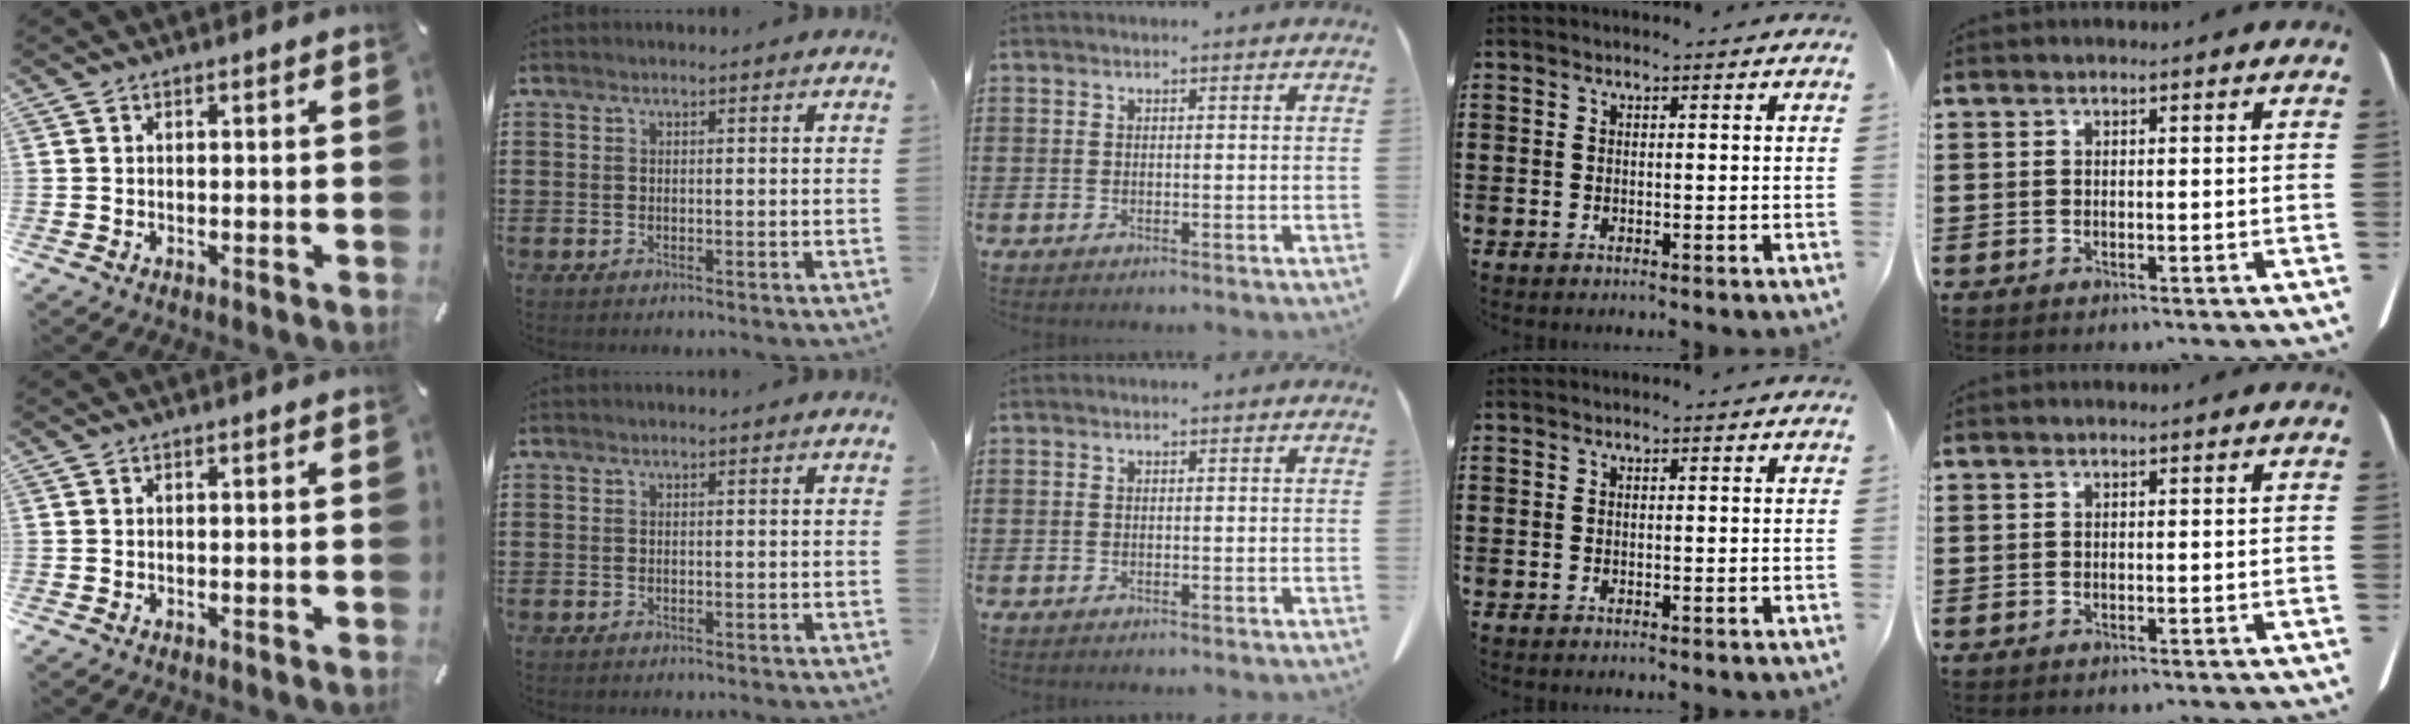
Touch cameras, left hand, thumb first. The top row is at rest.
{}